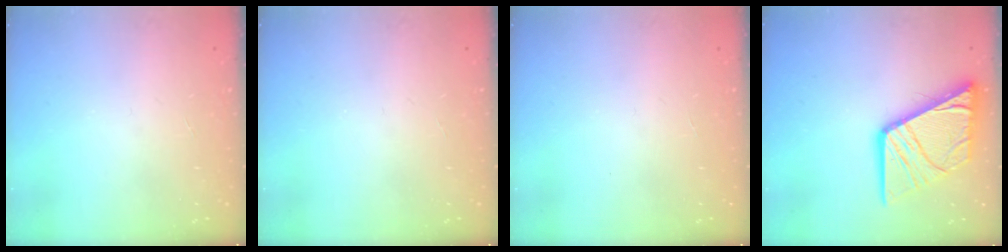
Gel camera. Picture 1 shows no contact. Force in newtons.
{"total": 0.0}
{"total": 0.0}
{"total": 19.4, "press": 19.3, "slide": 2.2}